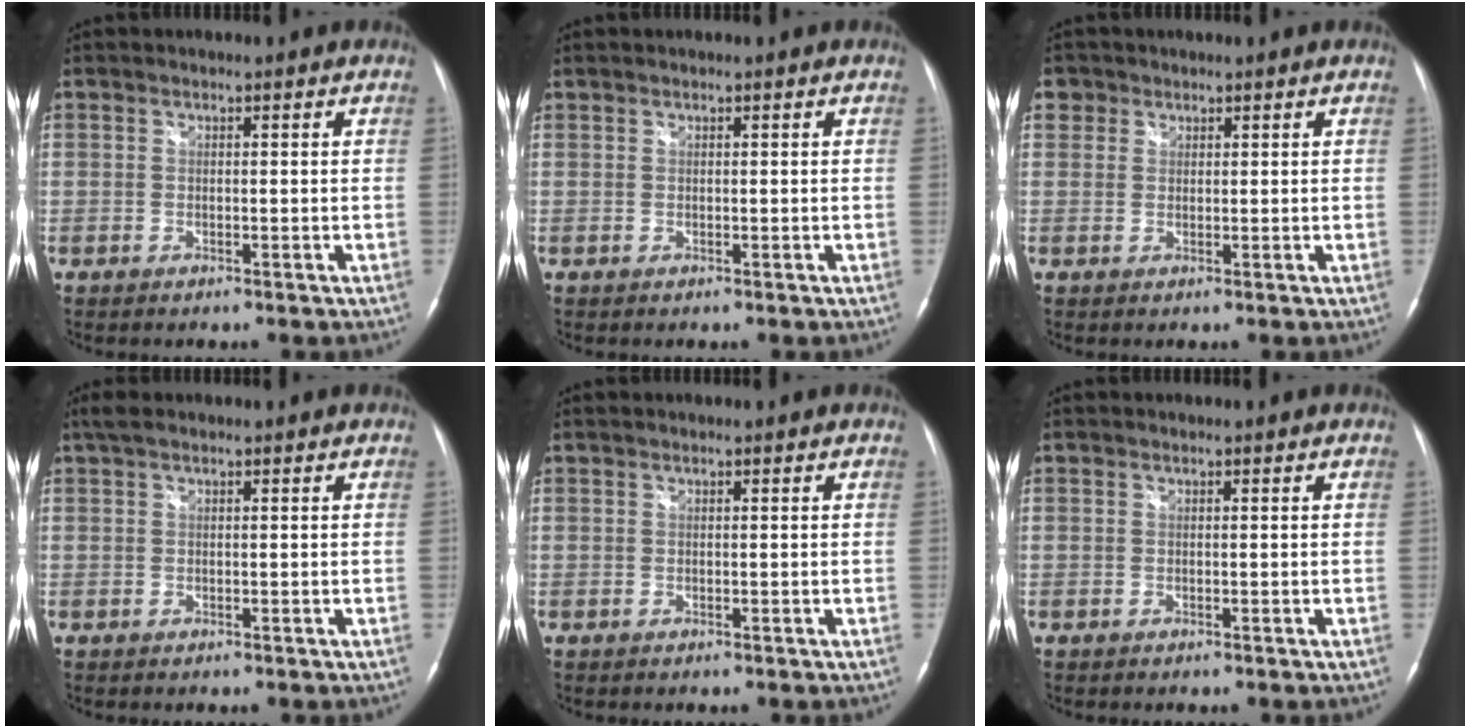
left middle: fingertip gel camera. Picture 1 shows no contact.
{"total": 0.0}
{"total": 2.3, "force": [1.2, 2.0, 0.1], "torque": [0.010, 0.006, 0.015]}
{"total": 1.9, "force": [1.3, 0.4, 1.3], "torque": [-0.033, 0.026, 0.026]}
{"total": 0.0}
{"total": 0.0}